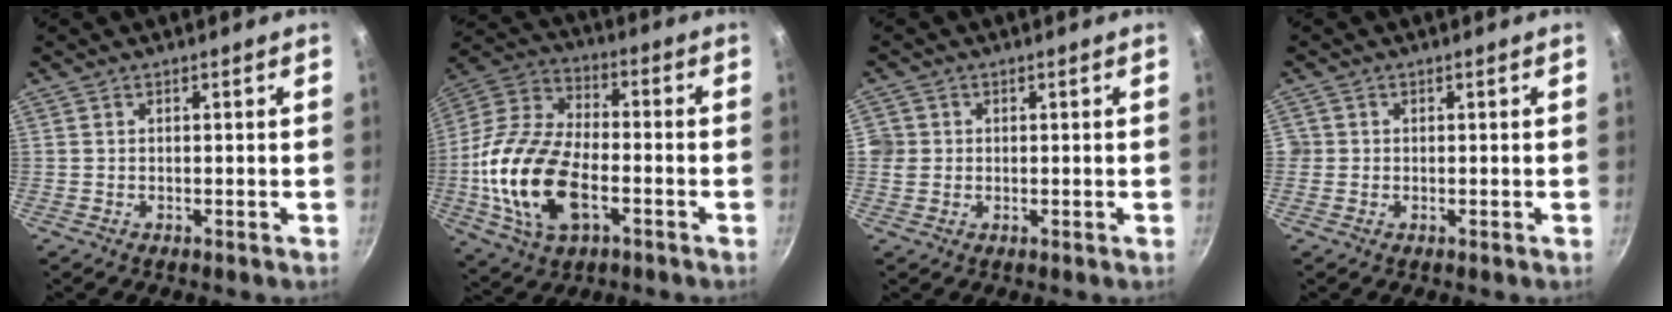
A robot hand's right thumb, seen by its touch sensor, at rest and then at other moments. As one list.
[{"total": 20.7, "force": [-5.0, 11.8, 16.2], "torque": [-0.317, 0.030, -0.102]}, {"total": 2.8, "force": [0.1, 2.7, 0.7], "torque": [0.001, 0.008, -0.002]}, {"total": 1.2, "force": [-0.1, 1.2, 0.2], "torque": [0.005, 0.004, -0.004]}]